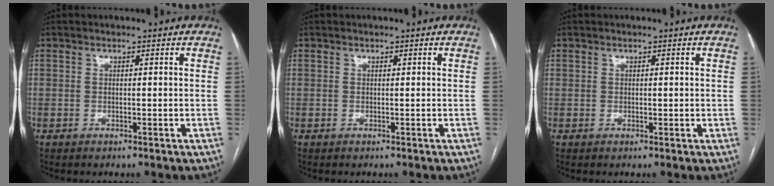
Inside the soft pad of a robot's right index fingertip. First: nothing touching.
{"total": 0.0}
{"total": 0.9, "force": [0.3, 0.6, 0.5], "torque": [-0.006, -0.003, 0.007]}